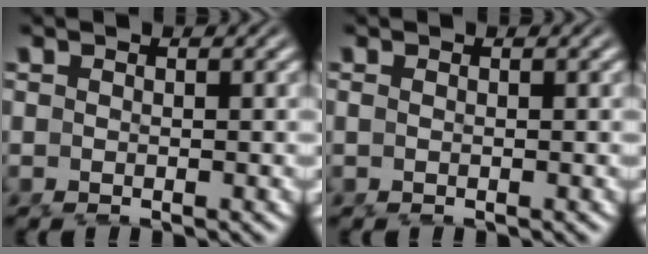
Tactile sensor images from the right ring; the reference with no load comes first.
{"total": 0.7, "force": [-0.2, -0.6, 0.3], "torque": [-0.002, -0.004, 0.002]}